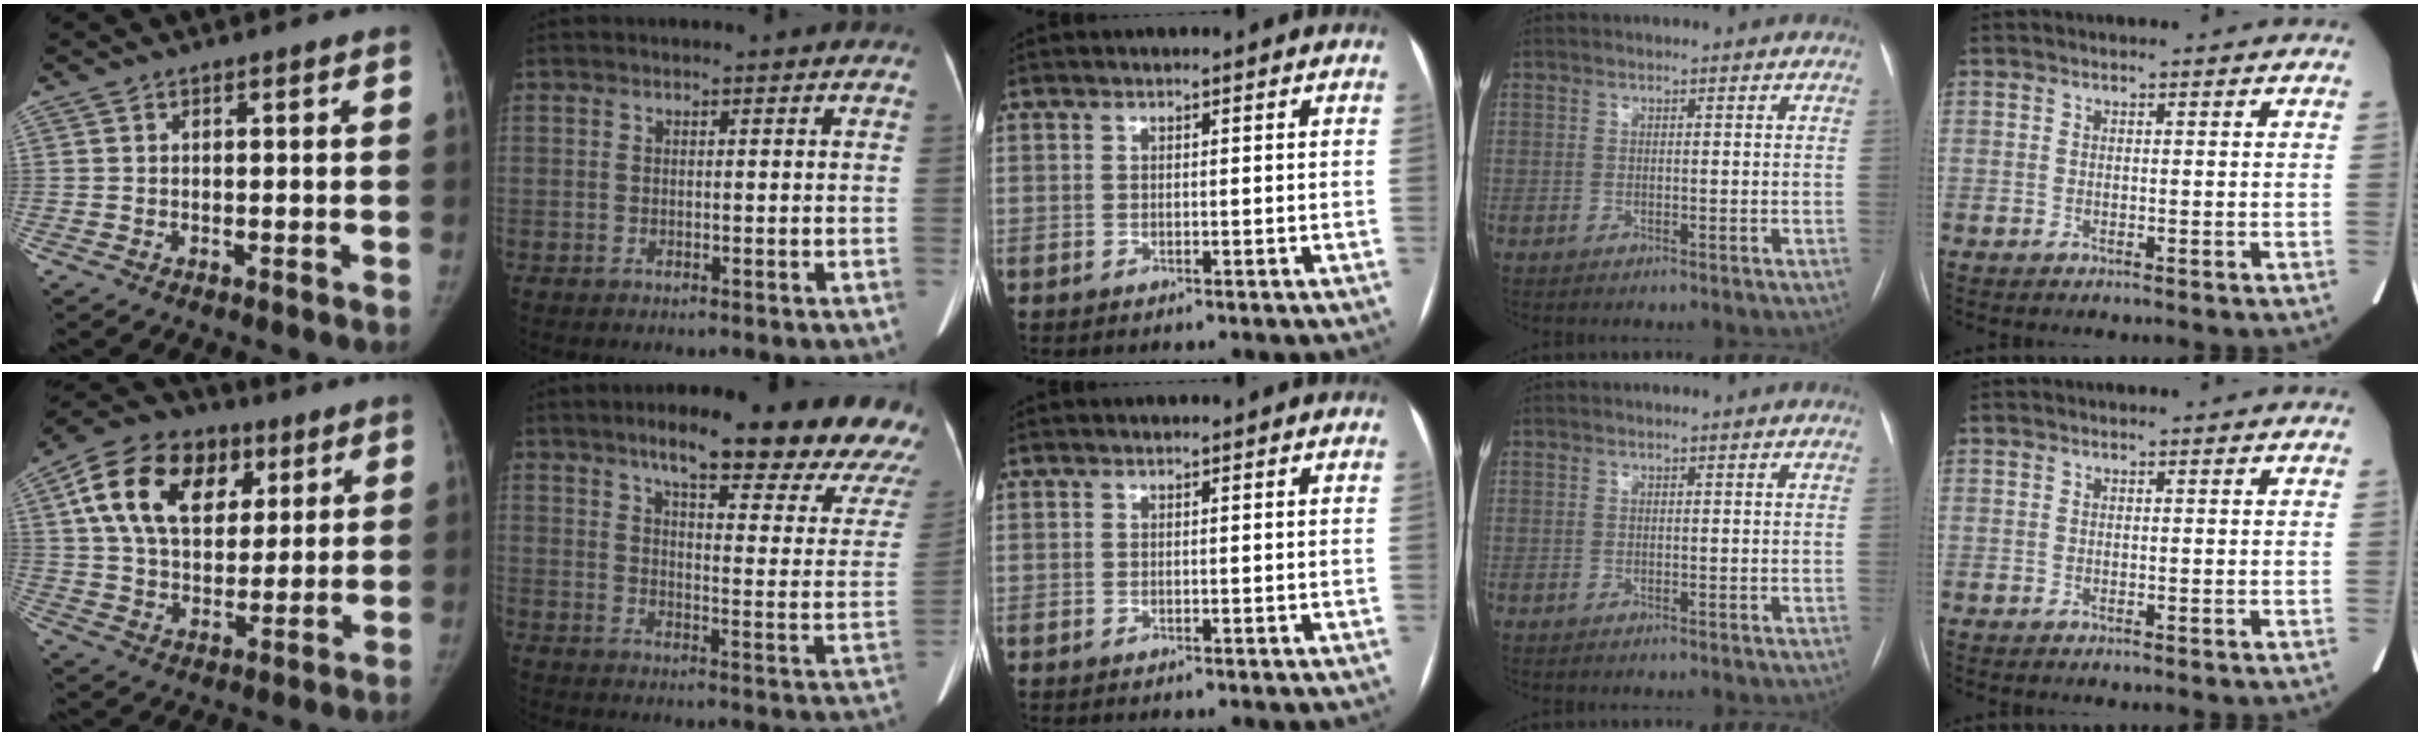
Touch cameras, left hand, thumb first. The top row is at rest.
{"thumb": {"total": 20.1, "force": [7.4, 13.6, 12.8], "torque": [-0.208, 0.004, 0.121]}, "index": {"total": 22.7, "force": [18.5, 4.0, 12.5], "torque": [-0.153, -0.040, 0.217]}}